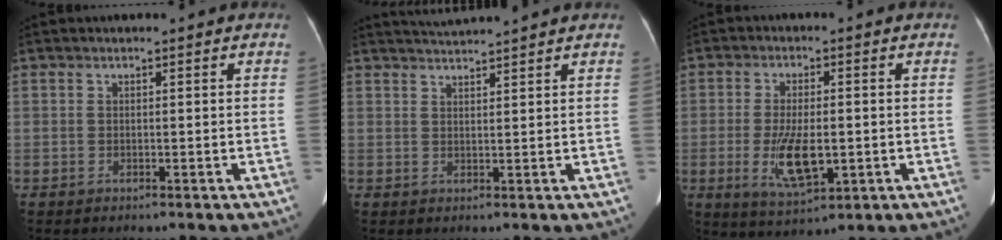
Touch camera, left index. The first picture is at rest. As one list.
[{"total": 4.2, "force": [3.9, -1.1, 0.9], "torque": [-0.013, 0.017, 0.065]}, {"total": 8.1, "force": [-1.7, 3.0, 7.4], "torque": [-0.147, -0.012, -0.022]}]